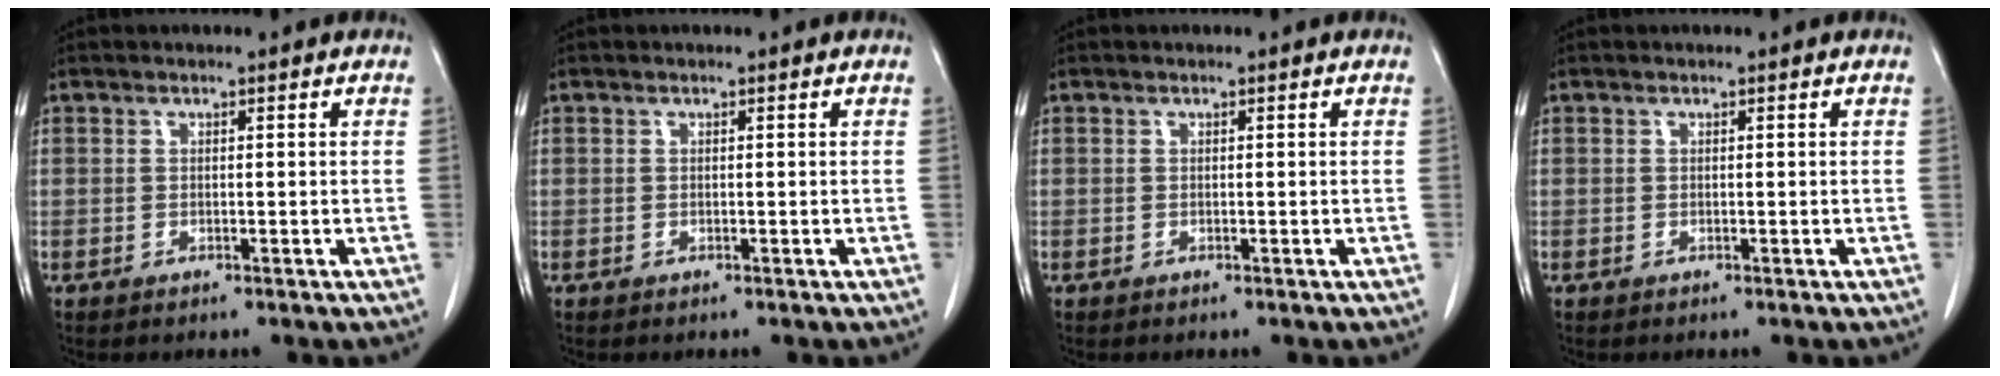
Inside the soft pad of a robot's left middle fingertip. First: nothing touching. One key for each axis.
{"total": 0.0}
{"total": 0.0}
{"total": 0.0}